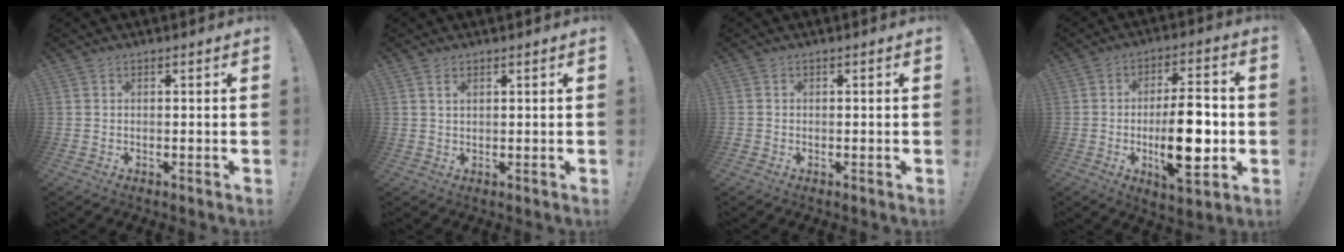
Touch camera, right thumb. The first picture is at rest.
{"total": 1.6, "force": [0.9, 0.7, 1.1], "torque": [-0.021, 0.000, 0.016]}
{"total": 1.0, "force": [-0.9, 0.3, 0.3], "torque": [-0.005, 0.002, -0.016]}
{"total": 17.0, "force": [-3.2, 5.7, 15.7], "torque": [-0.259, -0.005, -0.055]}